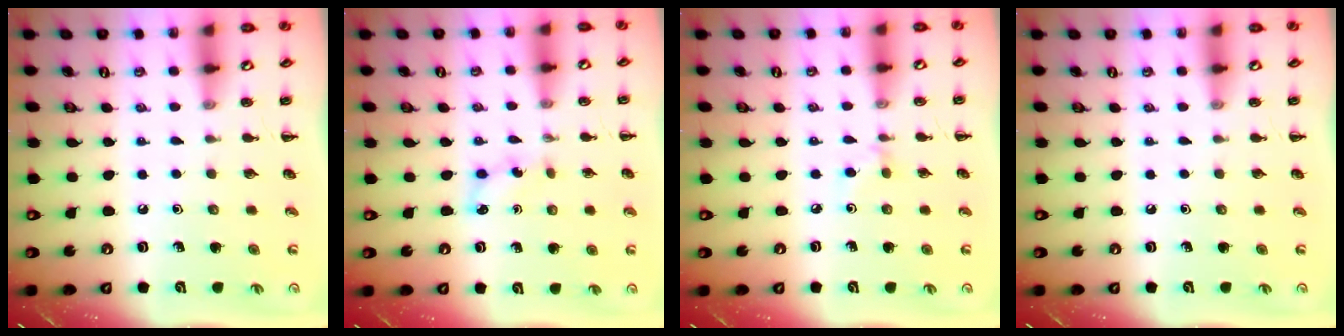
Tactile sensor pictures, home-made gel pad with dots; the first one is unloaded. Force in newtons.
{"total": 3.2, "press": 3.1, "slide": 0.8}
{"total": 3.3, "press": 3.1, "slide": 1.2}
{"total": 0.0}